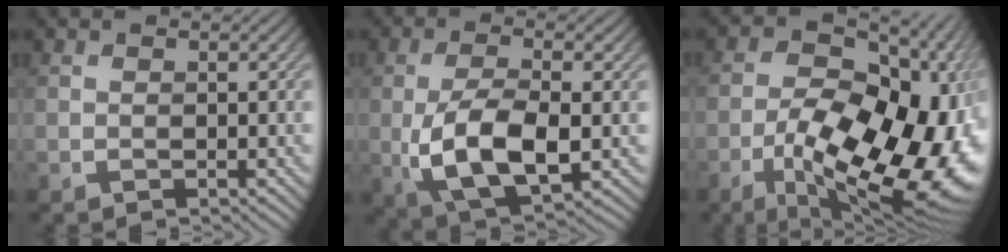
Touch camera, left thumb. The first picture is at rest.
{"total": 9.7, "force": [-1.5, 4.5, 8.4], "torque": [-0.177, -0.010, -0.023]}
{"total": 18.9, "force": [-5.7, 9.9, 15.1], "torque": [-0.215, -0.017, -0.075]}